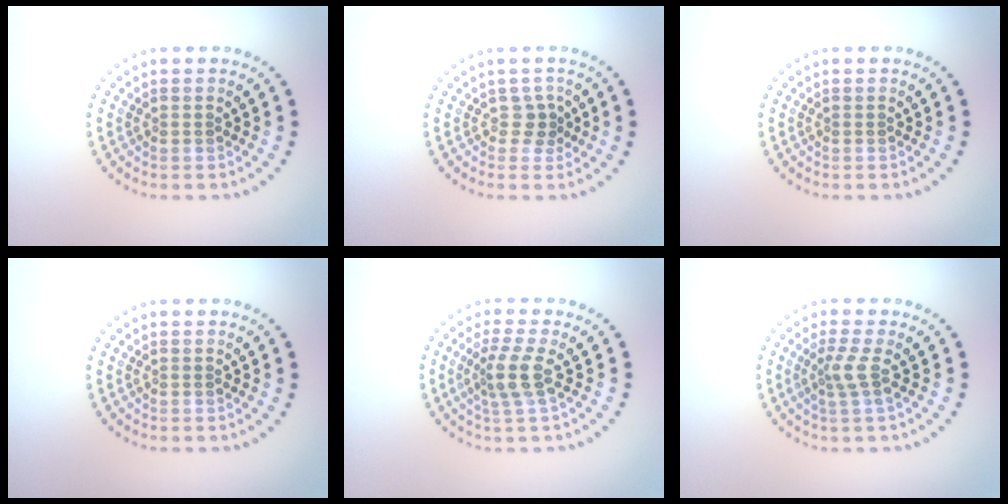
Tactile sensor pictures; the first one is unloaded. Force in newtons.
{"total": 1.5, "press": 1.0, "slide": 1.1}
{"total": 0.0}
{"total": 0.0}
{"total": 2.7, "press": 2.1, "slide": 1.7}
{"total": 2.0, "press": 1.3, "slide": 1.5}